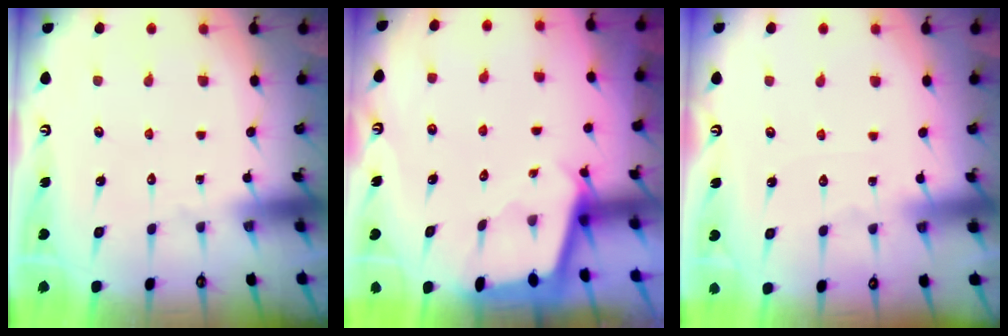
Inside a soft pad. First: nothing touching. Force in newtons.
{"total": 1.9, "press": 1.9, "slide": 0.1}
{"total": 2.9, "press": 2.9, "slide": 0.5}